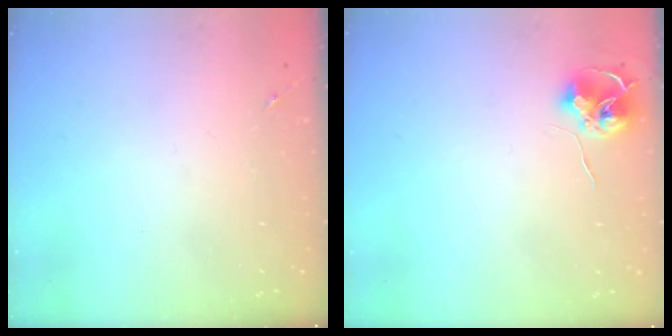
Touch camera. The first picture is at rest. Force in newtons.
{"total": 7.9, "press": 7.9, "slide": 0.4}